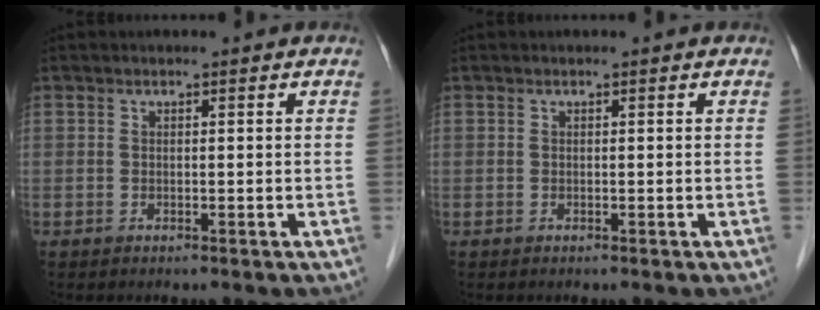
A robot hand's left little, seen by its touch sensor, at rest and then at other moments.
{"total": 0.0}